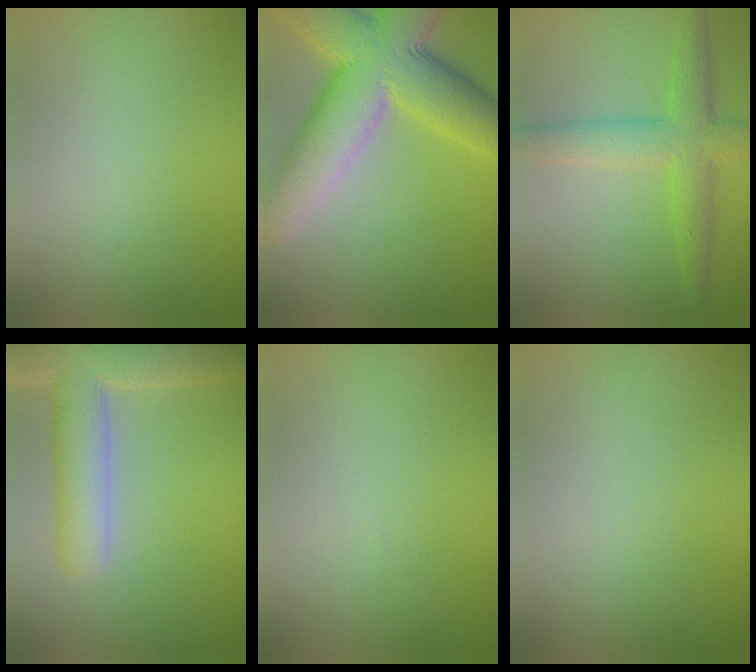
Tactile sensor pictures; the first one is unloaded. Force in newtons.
{"total": 13.5, "press": 13.5, "slide": 0.6}
{"total": 5.3, "press": 5.3, "slide": 0.1}
{"total": 7.9, "press": 7.8, "slide": 0.8}
{"total": 0.0}
{"total": 0.0}